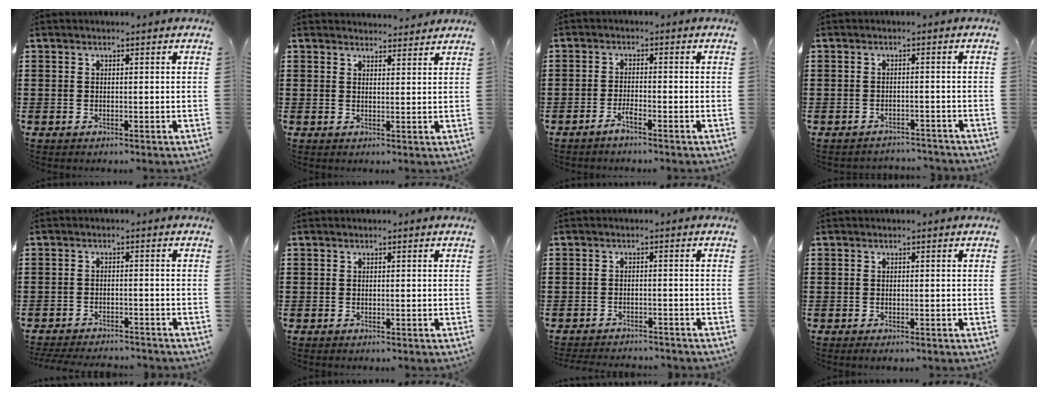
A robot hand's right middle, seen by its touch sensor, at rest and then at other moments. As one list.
[{"total": 2.3, "force": [2.3, 0.0, 0.0], "torque": [0.001, -0.007, 0.044]}, {"total": 2.1, "force": [-1.6, 0.1, 1.3], "torque": [-0.026, 0.002, -0.030]}, {"total": 2.1, "force": [-2.1, 0.0, -0.1], "torque": [-0.006, -0.003, -0.045]}, {"total": 3.0, "force": [-3.0, 0.0, 0.1], "torque": [-0.008, -0.005, -0.062]}, {"total": 0.0}, {"total": 2.3, "force": [-2.3, -0.1, 0.0], "torque": [-0.007, -0.004, -0.049]}, {"total": 0.5, "force": [-0.5, -0.1, 0.1], "torque": [-0.002, -0.004, -0.009]}]